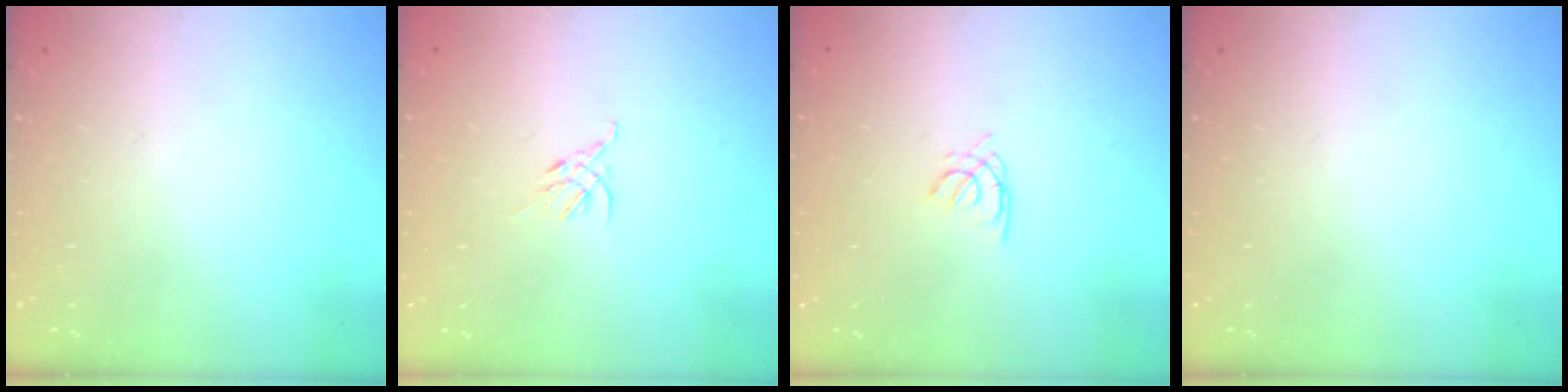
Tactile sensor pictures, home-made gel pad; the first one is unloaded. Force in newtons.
{"total": 2.7, "press": 2.6, "slide": 0.7}
{"total": 1.5, "press": 1.4, "slide": 0.4}
{"total": 0.0}